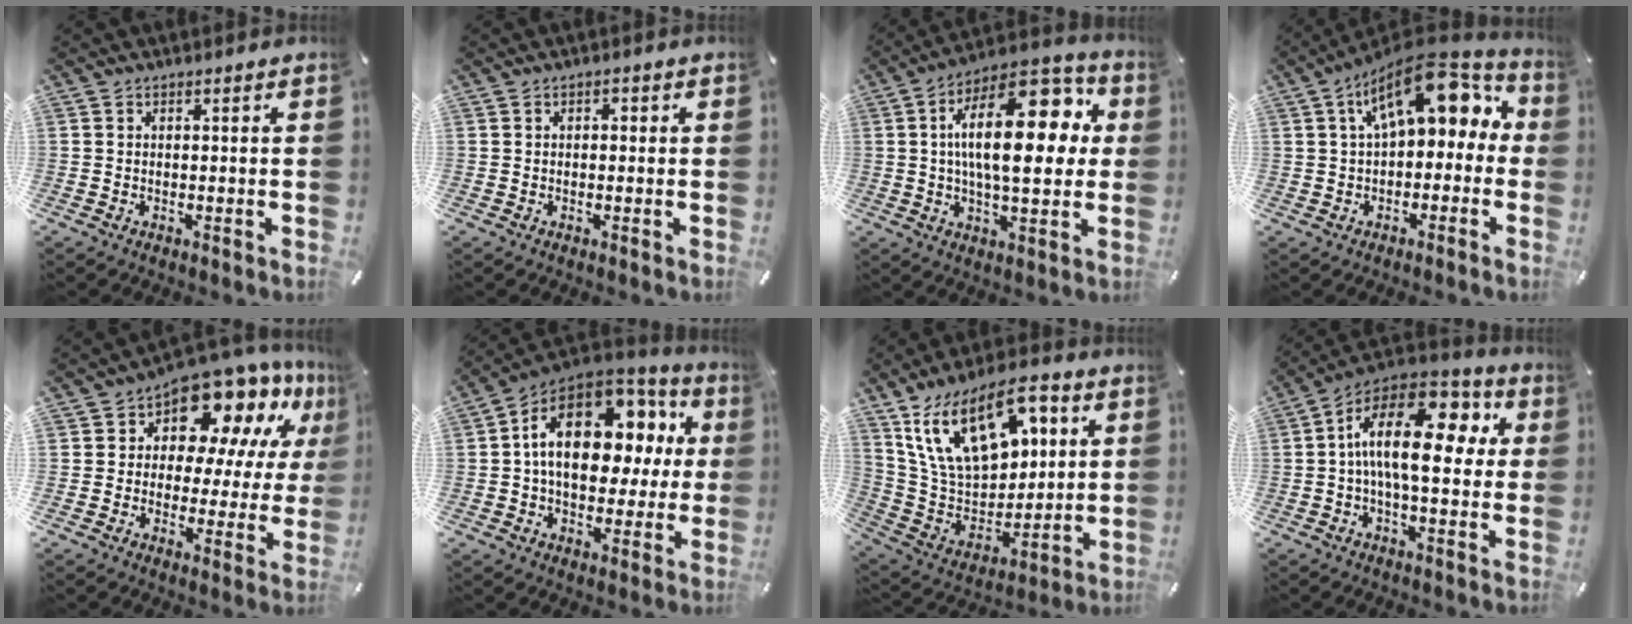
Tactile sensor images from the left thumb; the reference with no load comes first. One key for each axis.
{"total": 1.0, "fx": 0.0, "fy": 0.9, "fz": 0.4, "tx": -0.010, "ty": 0.007, "tz": -0.002}
{"total": 22.7, "fx": 5.1, "fy": 10.5, "fz": 19.5, "tx": -0.310, "ty": -0.018, "tz": 0.073}
{"total": 15.7, "fx": 6.6, "fy": 8.0, "fz": 11.9, "tx": -0.185, "ty": -0.026, "tz": 0.114}
{"total": 13.1, "fx": 9.7, "fy": 6.7, "fz": 5.6, "tx": -0.097, "ty": -0.082, "tz": 0.169}
{"total": 20.2, "fx": 4.7, "fy": 13.0, "fz": 14.8, "tx": -0.252, "ty": -0.016, "tz": 0.079}
{"total": 21.3, "fx": 10.8, "fy": 12.6, "fz": 13.4, "tx": -0.266, "ty": -0.041, "tz": 0.193}
{"total": 20.2, "fx": 3.3, "fy": 9.9, "fz": 17.3, "tx": -0.298, "ty": -0.016, "tz": 0.051}